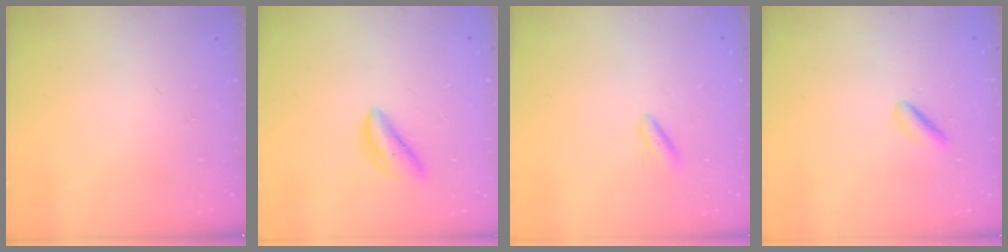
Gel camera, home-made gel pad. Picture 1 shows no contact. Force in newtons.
{"total": 3.4, "press": 3.4, "slide": 0.2}
{"total": 2.0, "press": 1.7, "slide": 1.0}
{"total": 2.1, "press": 1.9, "slide": 0.9}